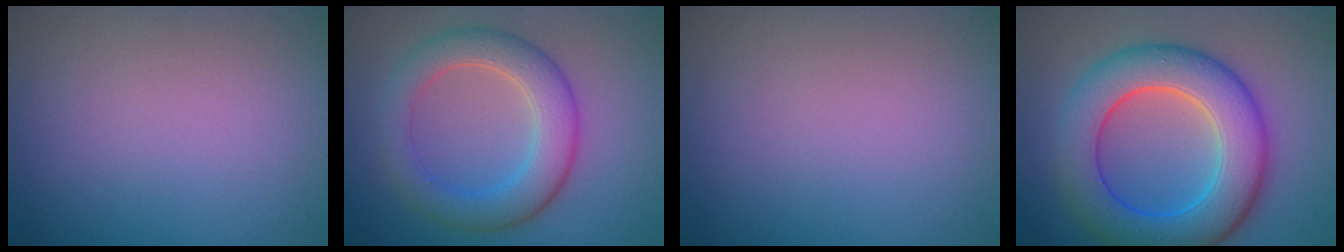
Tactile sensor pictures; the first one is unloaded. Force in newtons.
{"total": 5.3, "press": 5.3, "slide": 0.2}
{"total": 0.0}
{"total": 9.2, "press": 9.2, "slide": 0.2}